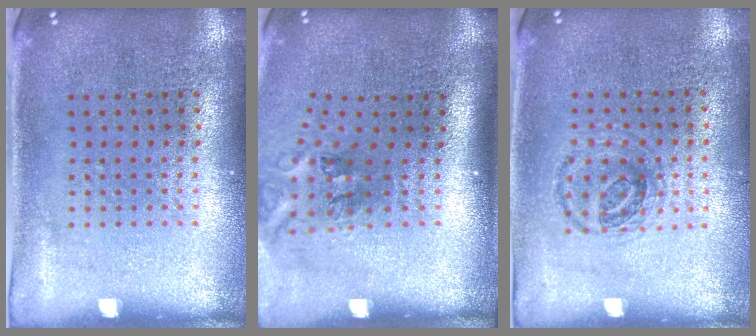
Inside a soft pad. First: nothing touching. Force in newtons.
{"total": 1.8, "press": 1.2, "slide": 1.3}
{"total": 0.9, "press": 0.9, "slide": 0.2}